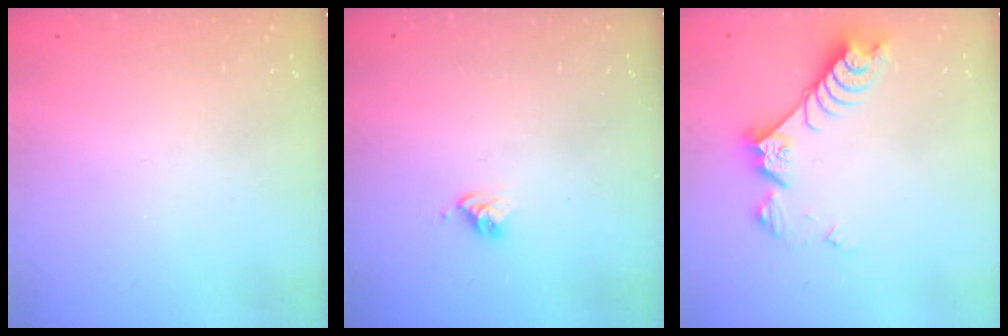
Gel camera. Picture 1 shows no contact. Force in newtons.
{"total": 3.7, "press": 3.6, "slide": 0.5}
{"total": 8.6, "press": 8.6, "slide": 0.3}